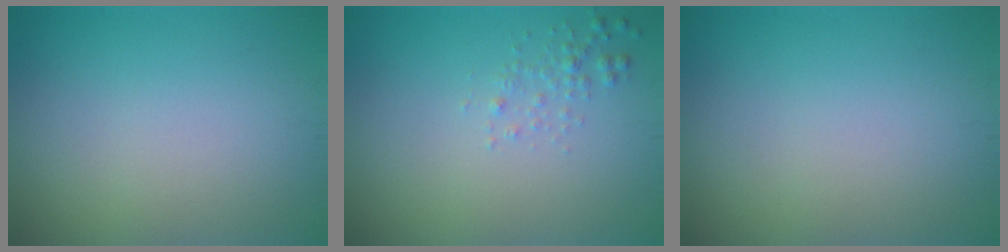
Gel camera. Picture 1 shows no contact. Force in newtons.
{"total": 1.1, "press": 1.1, "slide": 0.1}
{"total": 0.0}